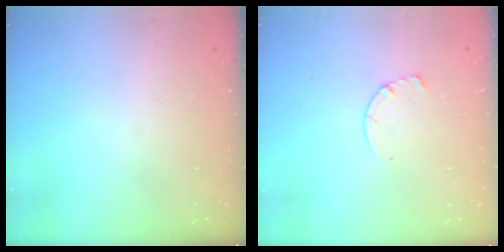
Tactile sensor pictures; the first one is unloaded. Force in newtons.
{"total": 2.9, "press": 2.9, "slide": 0.4}